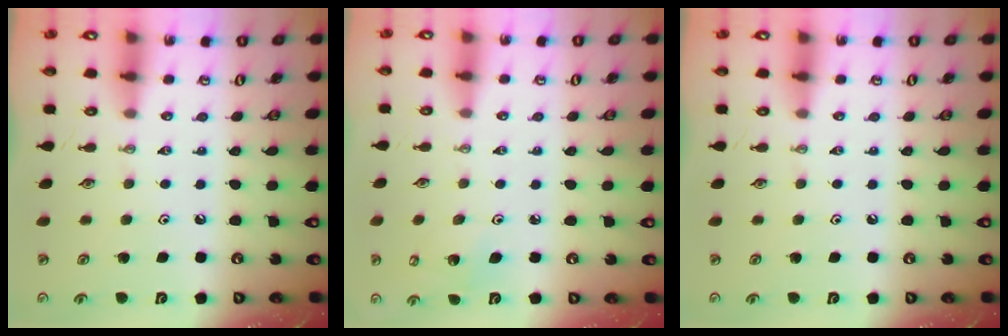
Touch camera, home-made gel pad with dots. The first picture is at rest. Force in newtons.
{"total": 3.5, "press": 3.1, "slide": 1.8}
{"total": 0.0}